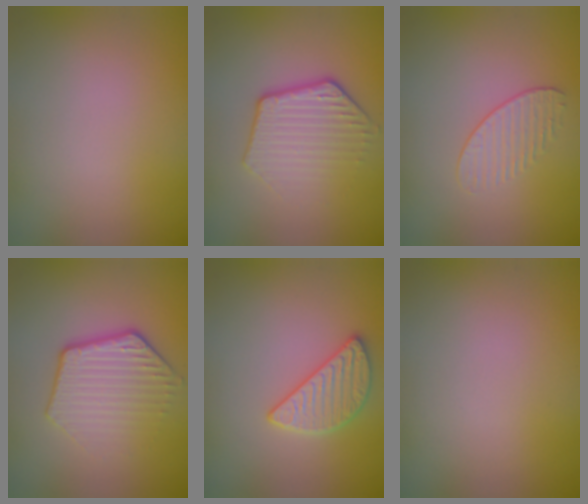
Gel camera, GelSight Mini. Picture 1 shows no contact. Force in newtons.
{"total": 3.8, "press": 2.9, "slide": 2.5}
{"total": 1.3, "press": 0.7, "slide": 1.1}
{"total": 4.1, "press": 3.1, "slide": 2.6}
{"total": 2.8, "press": 2.7, "slide": 0.7}
{"total": 0.0}